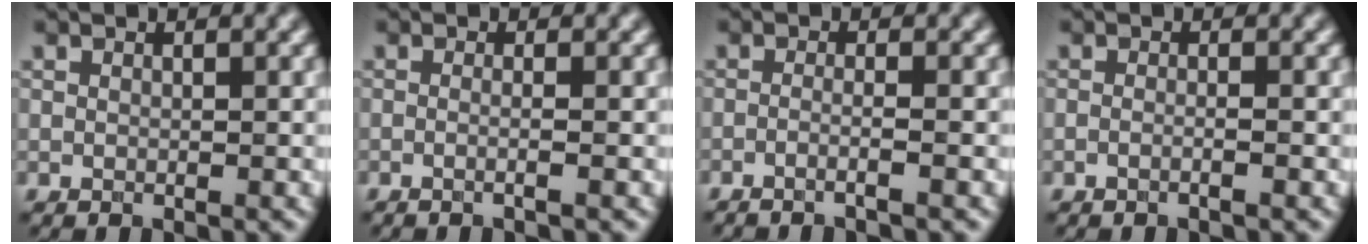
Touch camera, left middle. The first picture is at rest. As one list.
[{"total": 2.1, "force": [-0.1, 1.0, 1.9], "torque": [-0.001, -0.008, -0.030]}, {"total": 2.1, "force": [-1.0, 0.5, 1.8], "torque": [-0.018, -0.004, -0.031]}, {"total": 1.3, "force": [-0.4, 0.4, 1.1], "torque": [-0.004, -0.008, -0.021]}]